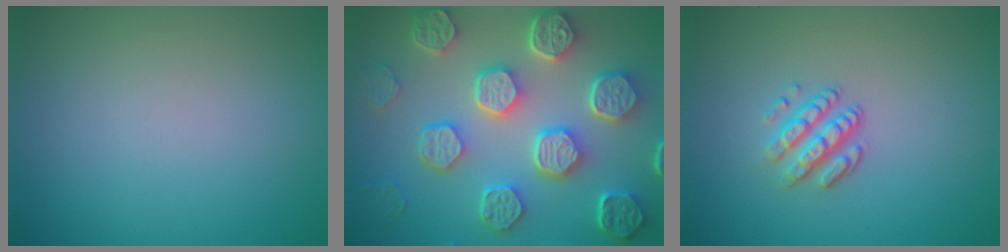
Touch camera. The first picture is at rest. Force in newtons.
{"total": 8.6, "press": 6.6, "slide": 5.5}
{"total": 2.9, "press": 2.3, "slide": 1.8}